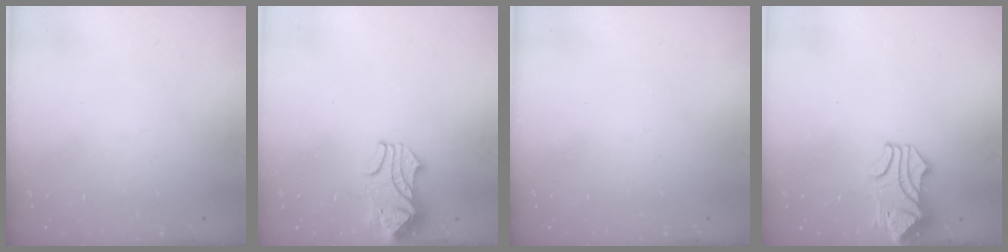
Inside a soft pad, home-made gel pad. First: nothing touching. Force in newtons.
{"total": 2.1, "press": 2.0, "slide": 0.7}
{"total": 0.0}
{"total": 1.0, "press": 0.7, "slide": 0.7}